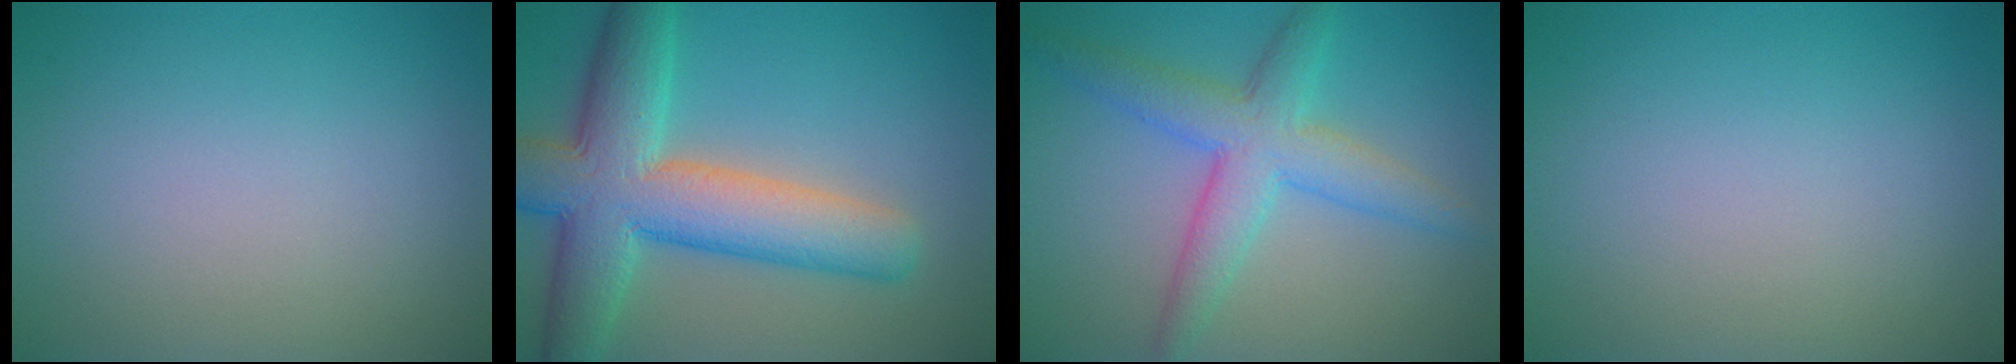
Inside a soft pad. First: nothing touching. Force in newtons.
{"total": 10.1, "press": 10.1, "slide": 0.5}
{"total": 5.3, "press": 5.3, "slide": 0.1}
{"total": 0.0}